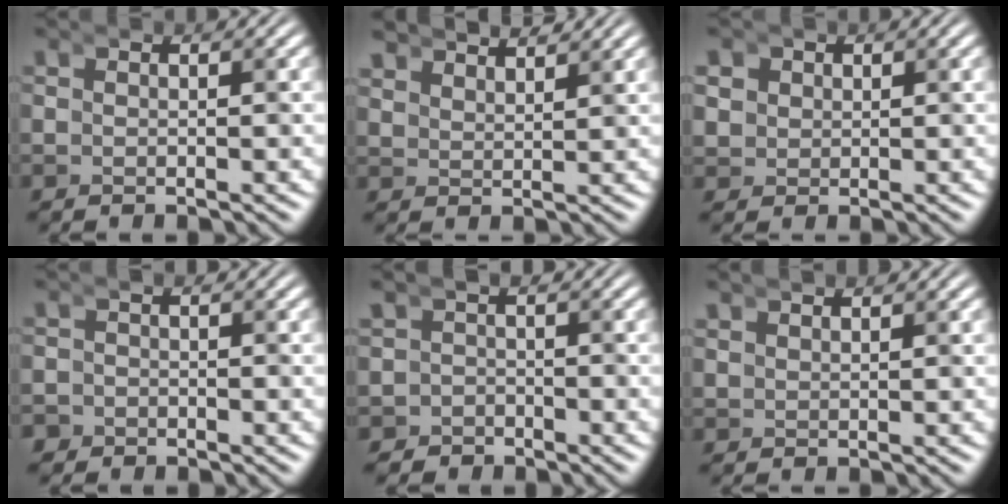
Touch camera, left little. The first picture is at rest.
{"total": 2.5, "force": [2.5, 0.1, 0.3], "torque": [-0.010, -0.003, 0.046]}
{"total": 2.1, "force": [0.4, 2.0, 0.7], "torque": [-0.040, -0.011, 0.015]}
{"total": 1.8, "force": [-1.4, 1.0, -0.7], "torque": [-0.005, -0.012, -0.026]}
{"total": 2.7, "force": [-2.0, 1.7, -0.8], "torque": [-0.006, -0.012, -0.041]}
{"total": 1.7, "force": [1.7, 0.4, 0.3], "torque": [-0.007, 0.003, 0.029]}